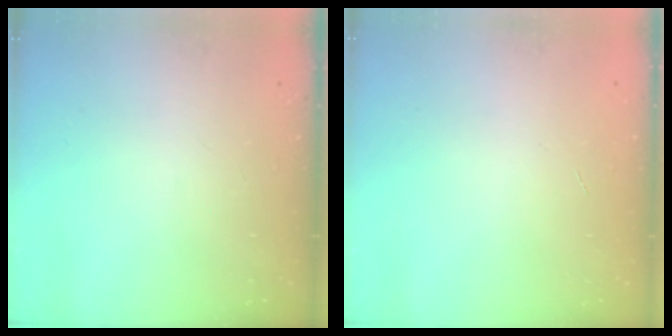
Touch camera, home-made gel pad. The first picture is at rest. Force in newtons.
{"total": 0.0}